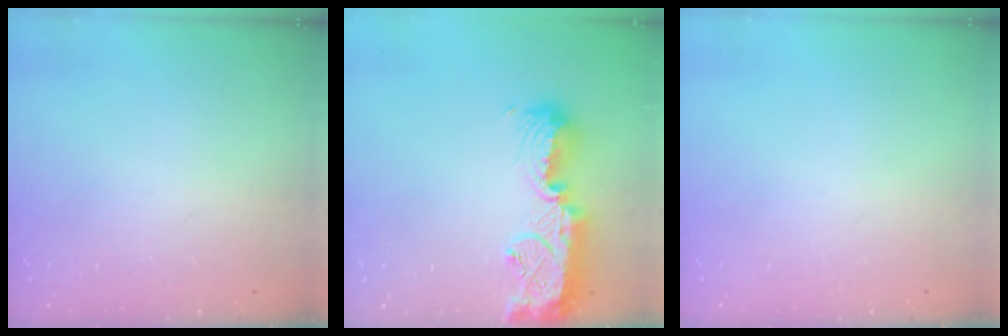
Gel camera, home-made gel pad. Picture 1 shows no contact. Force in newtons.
{"total": 15.4, "press": 15.3, "slide": 1.4}
{"total": 0.0}